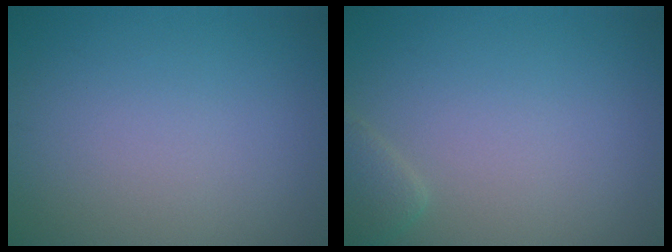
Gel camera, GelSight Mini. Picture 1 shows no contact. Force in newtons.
{"total": 1.7, "press": 1.7, "slide": 0.1}